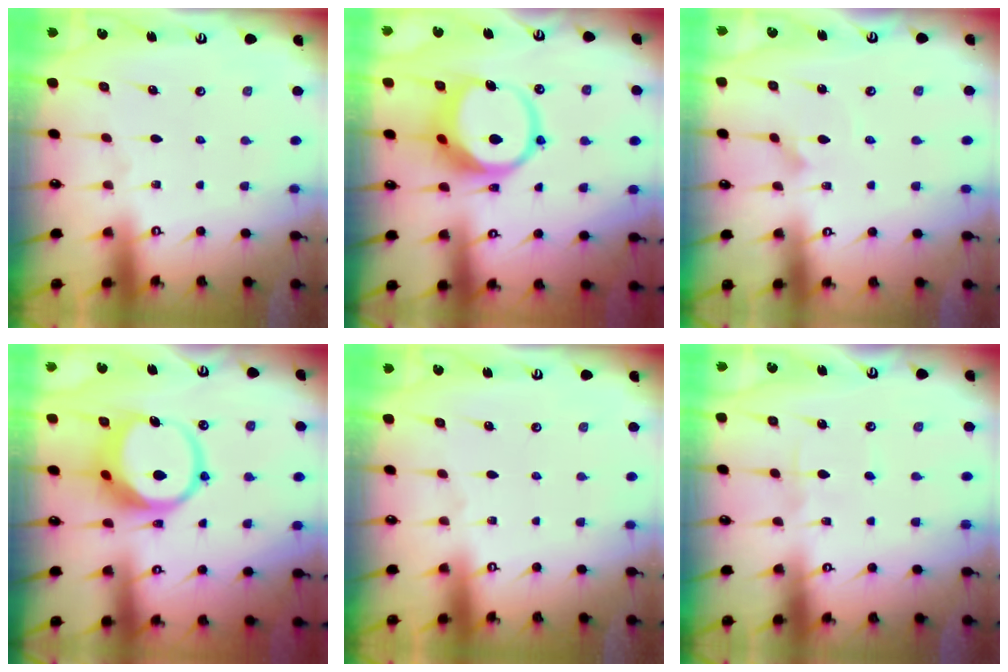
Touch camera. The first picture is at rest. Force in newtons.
{"total": 11.4, "press": 11.4, "slide": 1.4}
{"total": 1.6, "press": 1.6, "slide": 0.1}
{"total": 11.4, "press": 11.4, "slide": 1.4}
{"total": 0.0}
{"total": 2.9, "press": 2.9, "slide": 0.3}